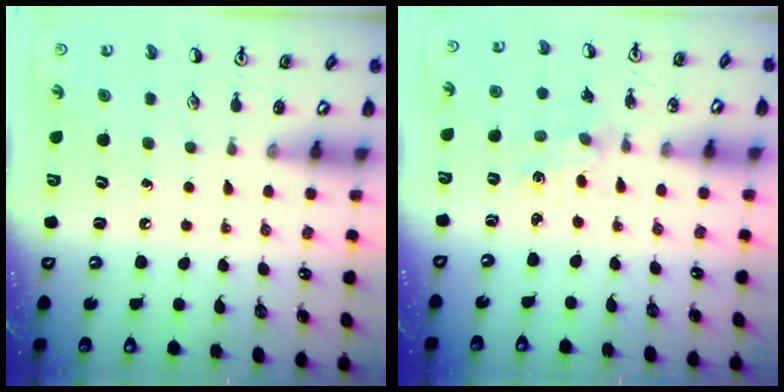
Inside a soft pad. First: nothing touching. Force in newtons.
{"total": 1.9, "press": 1.9, "slide": 0.3}